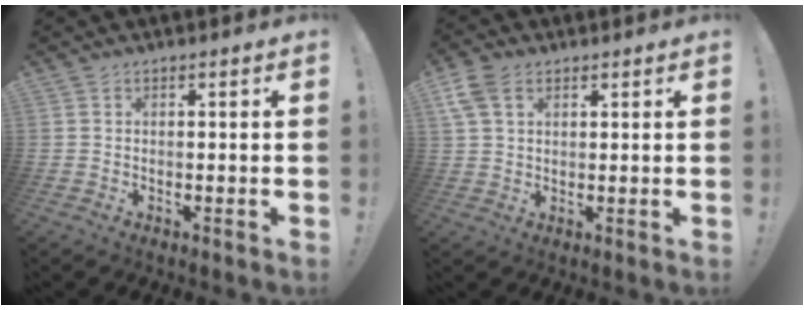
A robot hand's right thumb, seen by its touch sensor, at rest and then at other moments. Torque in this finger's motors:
{"motor_torque": [-0.23, -0.18, -0.17, 0.56, -0.01]}